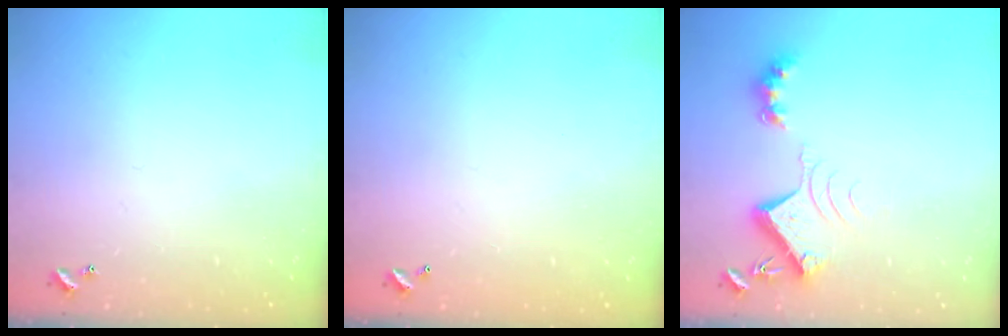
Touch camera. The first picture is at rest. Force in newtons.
{"total": 2.9, "press": 2.9, "slide": 0.1}
{"total": 8.7, "press": 8.6, "slide": 1.1}